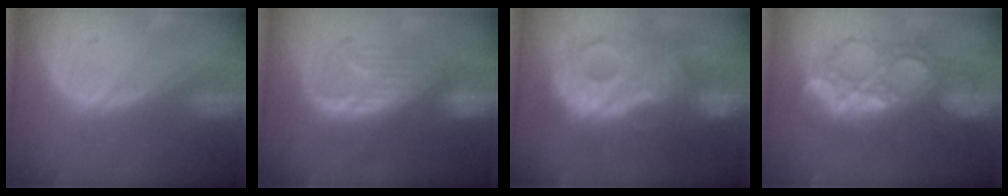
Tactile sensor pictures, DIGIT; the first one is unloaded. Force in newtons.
{"total": 8.1, "press": 7.7, "slide": 2.5}
{"total": 12.5, "press": 12.5, "slide": 1.0}
{"total": 9.1, "press": 9.1, "slide": 0.6}